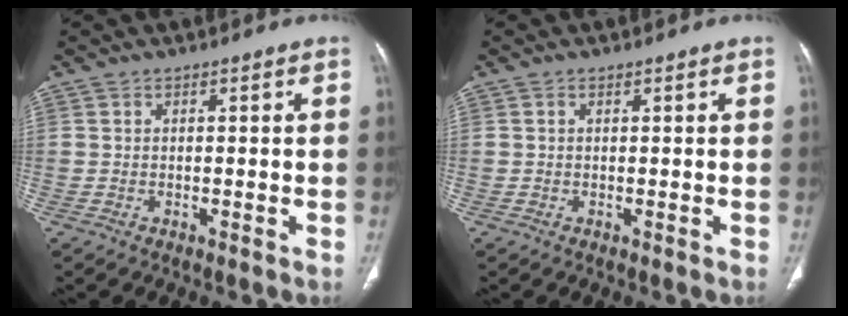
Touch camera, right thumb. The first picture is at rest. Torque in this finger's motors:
{"motor_torque": [-0.18, -0.51, 0.30, 0.06, 0.05]}